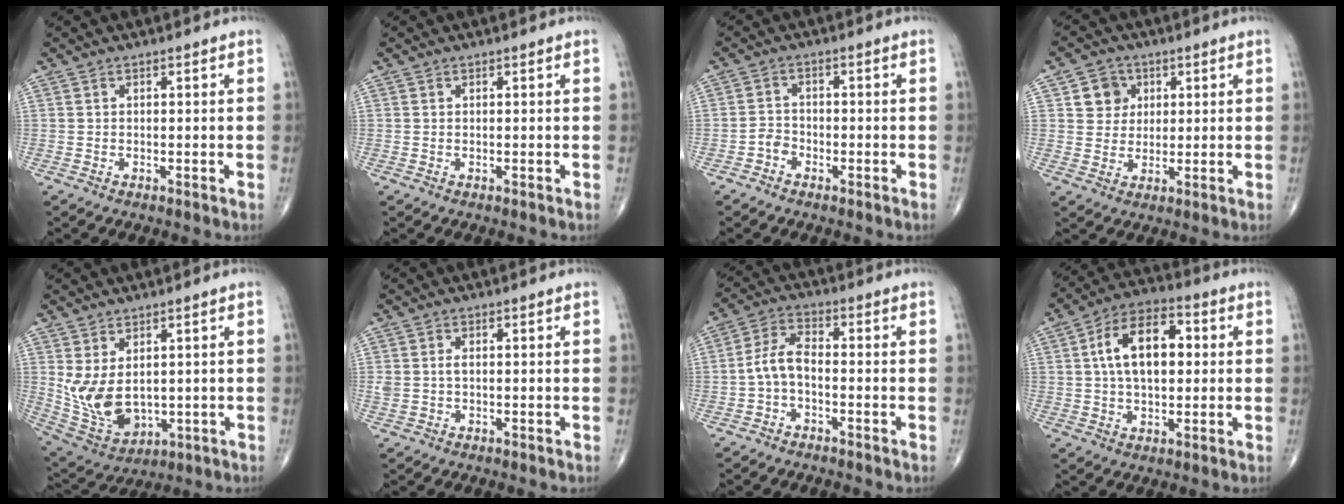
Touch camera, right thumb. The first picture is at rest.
{"total": 0.0}
{"total": 2.5, "force": [-1.5, 1.9, 0.7], "torque": [-0.005, 0.013, -0.033]}
{"total": 5.8, "force": [2.0, 5.3, 1.6], "torque": [0.002, -0.003, 0.031]}
{"total": 10.8, "force": [1.0, 6.7, 8.4], "torque": [-0.151, -0.015, 0.046]}
{"total": 2.2, "force": [0.2, 1.4, 1.7], "torque": [-0.041, 0.003, 0.006]}
{"total": 5.6, "force": [-1.5, 3.0, 4.5], "torque": [-0.090, 0.025, -0.038]}
{"total": 13.7, "force": [2.0, 7.8, 11.1], "torque": [-0.175, 0.019, 0.027]}